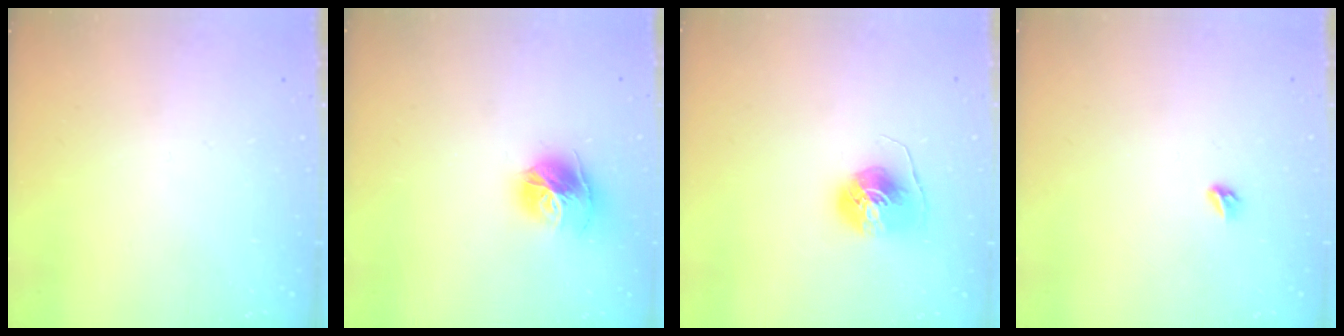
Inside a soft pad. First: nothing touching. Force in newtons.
{"total": 13.6, "press": 13.6, "slide": 1.4}
{"total": 7.3, "press": 7.3, "slide": 0.1}
{"total": 3.5, "press": 3.4, "slide": 0.8}